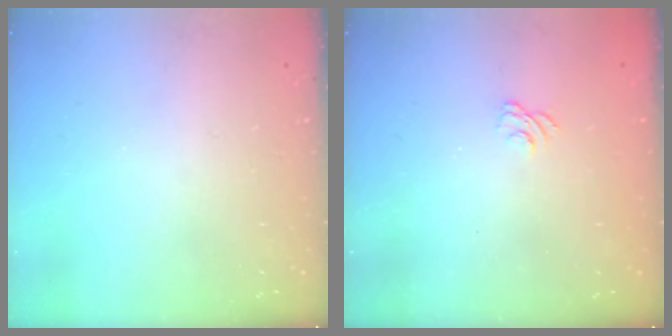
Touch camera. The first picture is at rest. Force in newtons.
{"total": 1.5, "press": 0.9, "slide": 1.2}